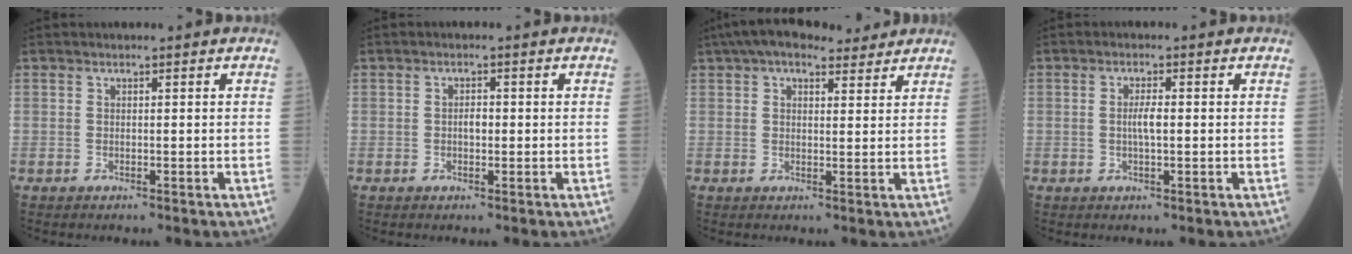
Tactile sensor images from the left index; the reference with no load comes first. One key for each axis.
{"total": 1.6, "fx": -0.7, "fy": 0.8, "fz": 1.2, "tx": -0.016, "ty": 0.000, "tz": -0.017}
{"total": 9.1, "fx": 6.9, "fy": 3.4, "fz": 4.8, "tx": -0.074, "ty": 0.038, "tz": 0.101}
{"total": 2.4, "fx": -0.7, "fy": 0.4, "fz": 2.3, "tx": -0.042, "ty": -0.002, "tz": -0.015}